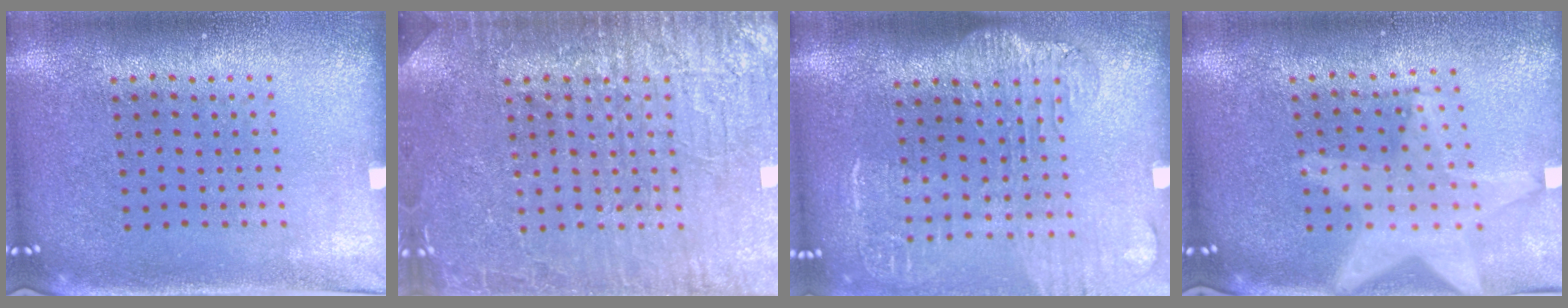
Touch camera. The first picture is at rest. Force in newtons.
{"total": 7.0, "press": 6.9, "slide": 1.0}
{"total": 1.8, "press": 1.5, "slide": 0.9}
{"total": 2.3, "press": 1.9, "slide": 1.3}